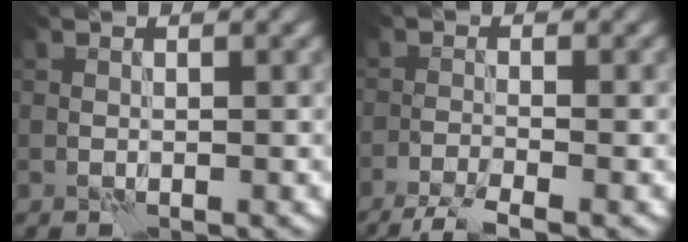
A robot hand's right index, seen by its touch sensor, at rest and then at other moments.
{"total": 3.6, "force": [-2.9, 0.2, 2.2], "torque": [-0.039, -0.003, -0.063]}